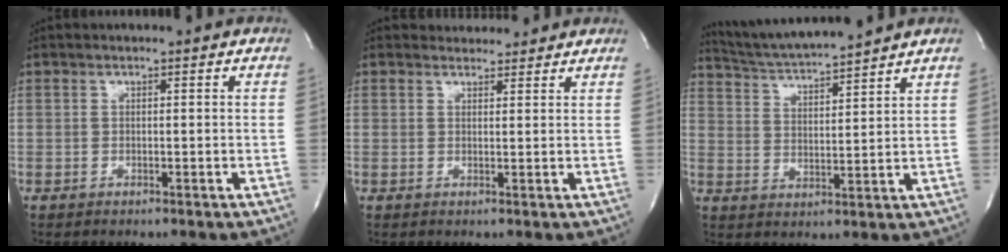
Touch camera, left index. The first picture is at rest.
{"total": 4.0, "force": [3.8, 1.3, 0.1], "torque": [-0.003, 0.013, 0.046]}
{"total": 11.0, "force": [10.3, -0.9, 3.6], "torque": [-0.073, 0.011, 0.178]}